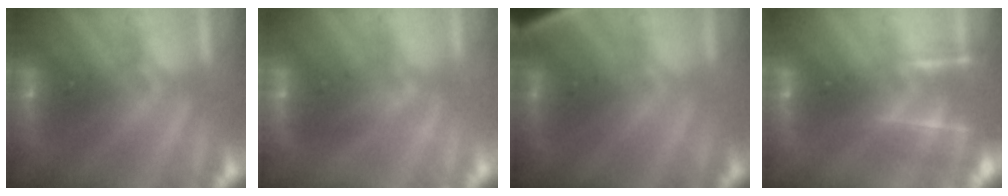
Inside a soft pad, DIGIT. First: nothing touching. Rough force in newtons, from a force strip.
{"total": 1.6}
{"total": 2.7}
{"total": 4.6}